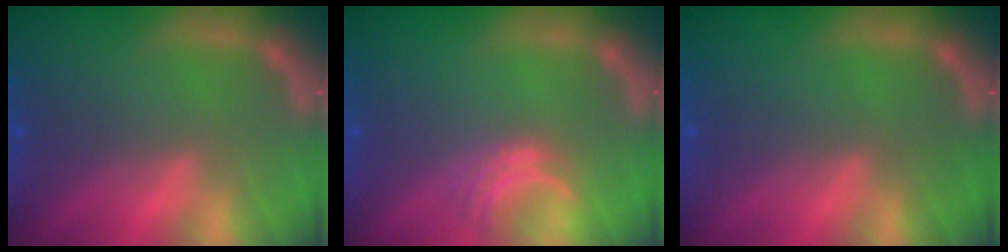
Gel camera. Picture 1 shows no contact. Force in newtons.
{"total": 2.5}
{"total": 0.0}